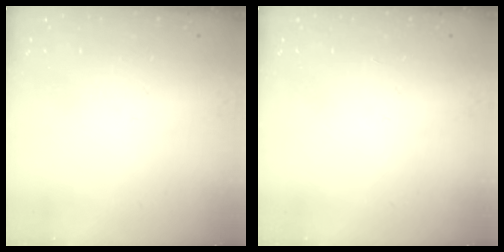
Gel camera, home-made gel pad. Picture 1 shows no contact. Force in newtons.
{"total": 0.0}